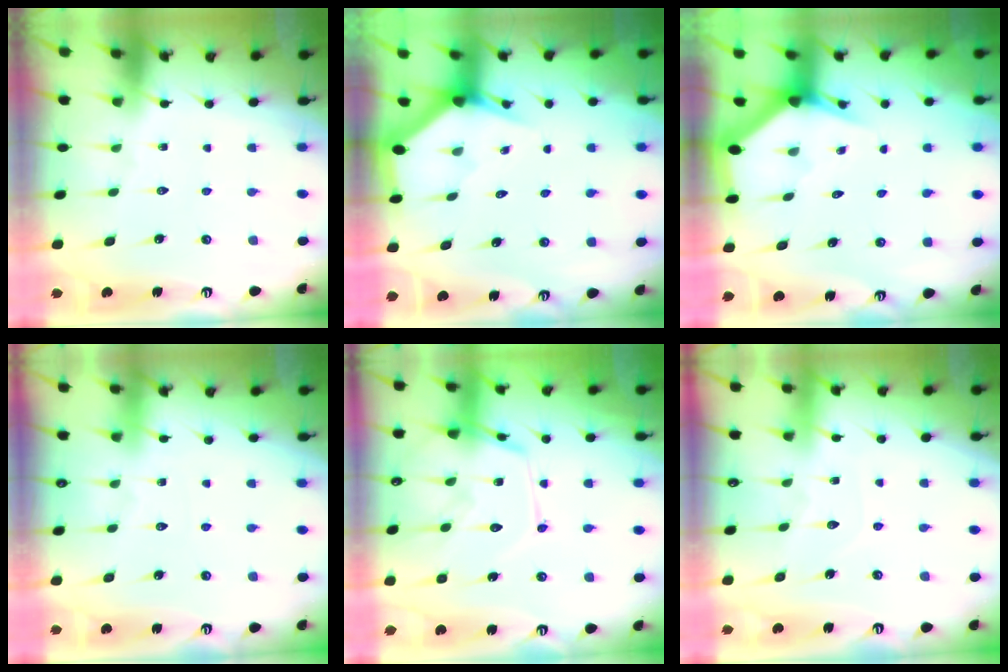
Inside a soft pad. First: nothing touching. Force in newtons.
{"total": 2.8, "press": 2.8, "slide": 0.2}
{"total": 3.2, "press": 3.2, "slide": 0.1}
{"total": 3.1, "press": 3.1, "slide": 0.5}
{"total": 13.6, "press": 13.6, "slide": 0.5}
{"total": 4.2, "press": 4.2, "slide": 0.5}